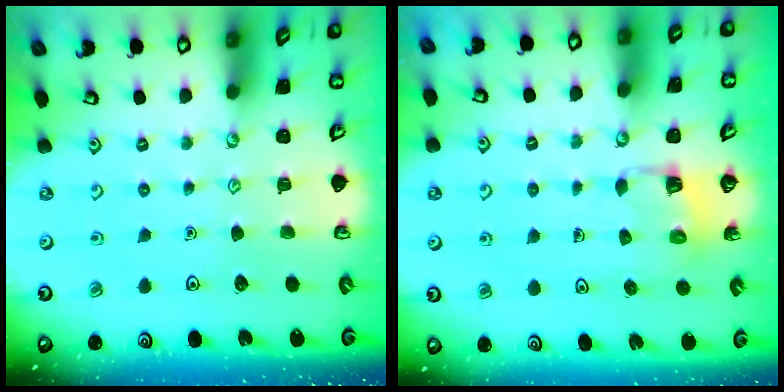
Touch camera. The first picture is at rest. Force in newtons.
{"total": 3.1, "press": 3.0, "slide": 0.3}